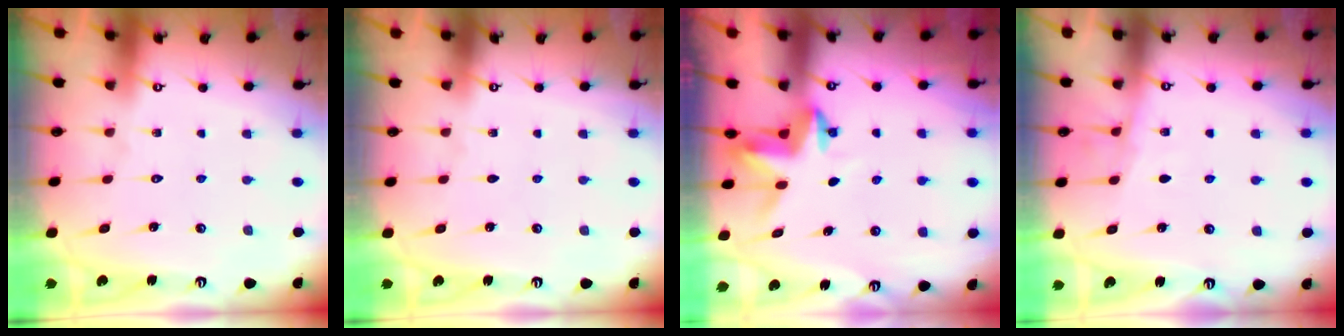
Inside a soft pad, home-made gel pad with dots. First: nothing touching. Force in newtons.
{"total": 0.0}
{"total": 3.4, "press": 3.4, "slide": 0.3}
{"total": 3.8, "press": 3.8, "slide": 0.5}